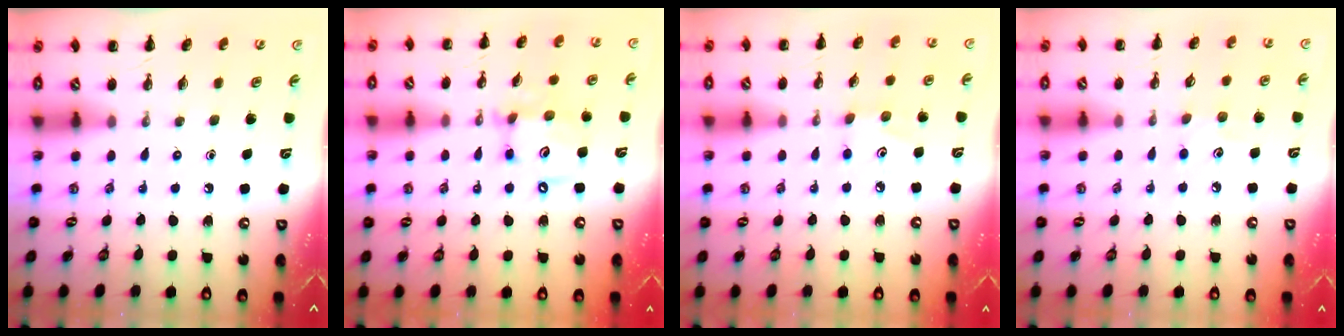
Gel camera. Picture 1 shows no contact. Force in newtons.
{"total": 11.2, "press": 11.0, "slide": 1.9}
{"total": 3.2, "press": 3.1, "slide": 0.6}
{"total": 5.0, "press": 4.9, "slide": 1.3}